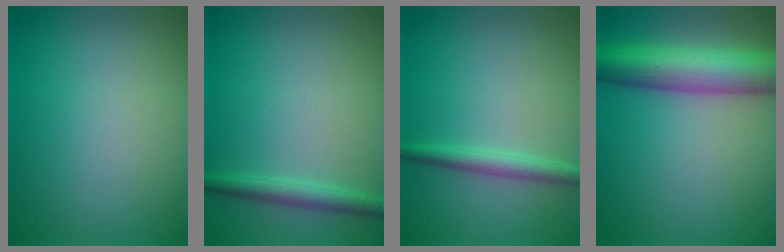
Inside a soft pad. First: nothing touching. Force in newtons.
{"total": 2.2, "press": 2.2, "slide": 0.1}
{"total": 2.2, "press": 2.2, "slide": 0.1}
{"total": 8.7, "press": 8.7, "slide": 0.4}